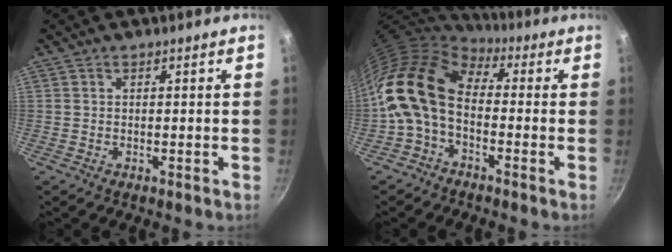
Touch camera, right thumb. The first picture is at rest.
{"total": 12.8, "force": [-1.4, 8.5, 9.5], "torque": [-0.162, 0.032, -0.045]}